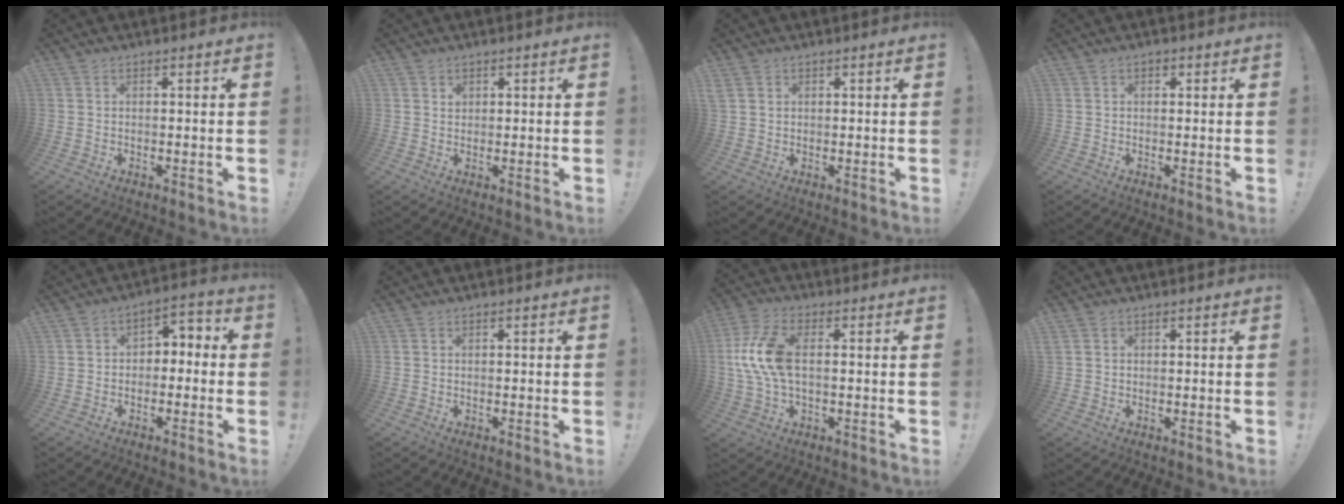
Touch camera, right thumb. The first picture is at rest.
{"total": 1.2, "force": [0.7, 0.9, 0.3], "torque": [0.003, -0.003, 0.011]}
{"total": 2.2, "force": [1.0, 1.7, 1.0], "torque": [-0.016, 0.002, 0.020]}
{"total": 0.8, "force": [0.1, 0.6, 0.4], "torque": [-0.007, 0.002, 0.002]}
{"total": 4.8, "force": [-2.5, 3.5, 2.1], "torque": [-0.028, 0.027, -0.044]}
{"total": 0.0}
{"total": 12.5, "force": [0.6, 6.5, 10.7], "torque": [-0.215, 0.001, 0.014]}
{"total": 1.1, "force": [0.4, 1.0, 0.3], "torque": [-0.011, 0.005, 0.008]}